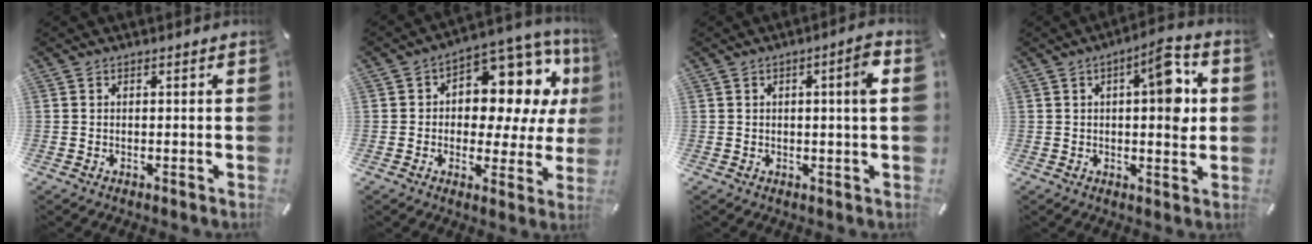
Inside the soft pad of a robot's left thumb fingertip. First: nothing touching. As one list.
[{"total": 11.7, "force": [4.6, 7.8, 7.5], "torque": [-0.090, -0.054, 0.079]}, {"total": 4.3, "force": [0.9, 0.5, 4.2], "torque": [-0.062, -0.006, 0.008]}, {"total": 11.2, "force": [2.7, 4.0, 10.1], "torque": [-0.130, -0.009, 0.034]}]